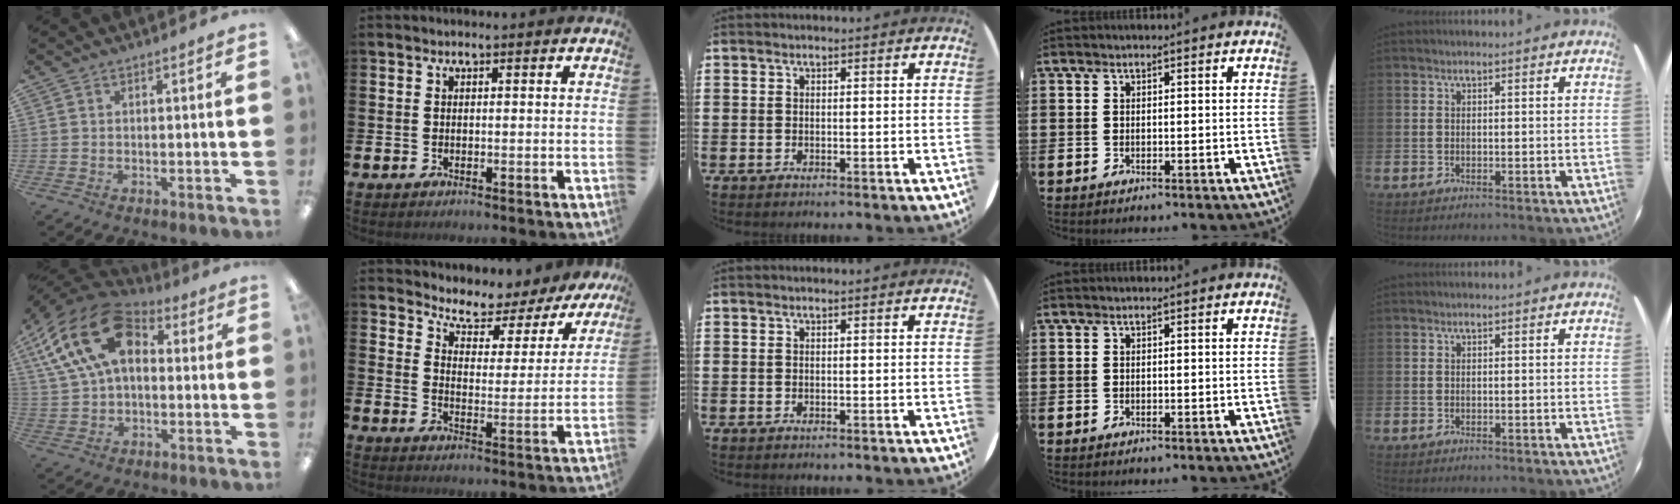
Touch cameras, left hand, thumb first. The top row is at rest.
{"thumb": {"total": 19.5, "force": [6.5, 12.5, 13.6], "torque": [-0.277, -0.018, 0.111]}, "index": {"total": 5.8, "force": [5.5, 1.7, 0.6], "torque": [-0.048, -0.044, 0.092]}}